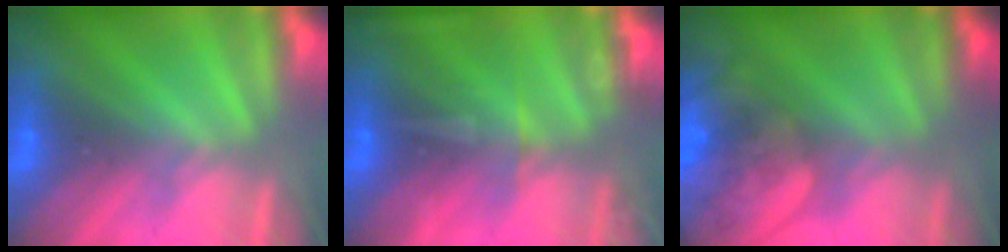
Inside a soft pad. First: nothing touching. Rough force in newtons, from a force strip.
{"total": 7.5}
{"total": 5.7}